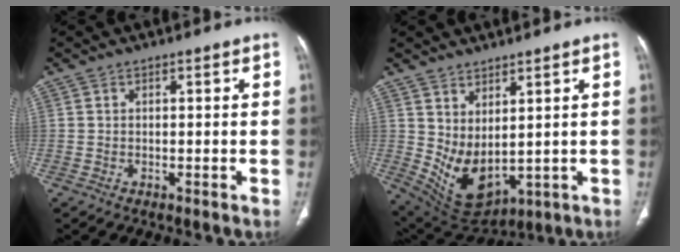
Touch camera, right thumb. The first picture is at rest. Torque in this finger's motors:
{"motor_torque": [-0.54, 0.97, 0.53, 0.93, 0.26]}